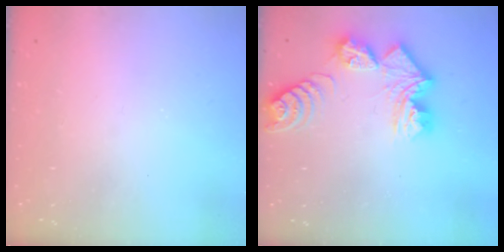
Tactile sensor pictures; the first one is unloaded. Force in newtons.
{"total": 14.4, "press": 14.3, "slide": 1.6}